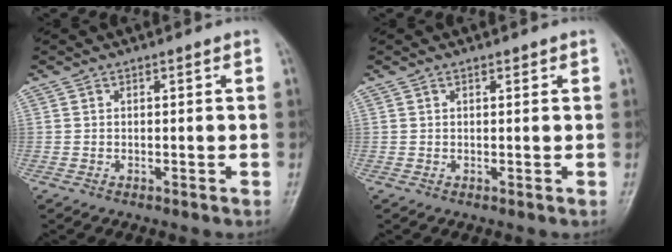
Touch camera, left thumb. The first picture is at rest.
{"total": 0.9, "force": [0.6, 0.4, 0.5], "torque": [-0.005, -0.001, 0.006]}